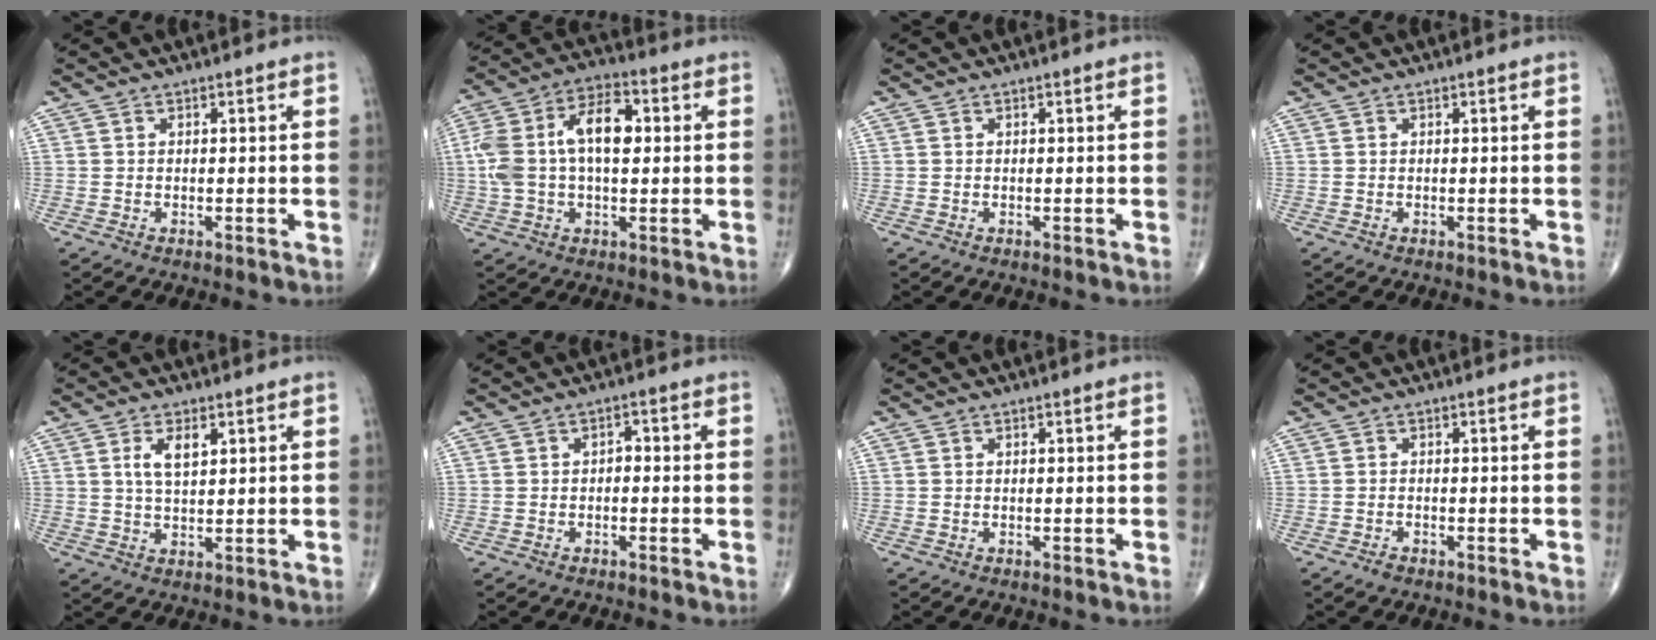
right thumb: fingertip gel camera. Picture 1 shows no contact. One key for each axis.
{"total": 15.4, "fx": 1.6, "fy": 8.5, "fz": 12.8, "tx": -0.252, "ty": 0.038, "tz": 0.024}
{"total": 0.0}
{"total": 0.0}
{"total": 5.0, "fx": 1.8, "fy": 2.3, "fz": 4.0, "tx": -0.071, "ty": -0.006, "tz": 0.036}
{"total": 1.7, "fx": -0.3, "fy": 1.1, "fz": 1.3, "tx": -0.009, "ty": 0.011, "tz": -0.012}
{"total": 0.0}
{"total": 1.1, "fx": -0.8, "fy": 0.6, "fz": 0.5, "tx": -0.011, "ty": 0.001, "tz": -0.015}